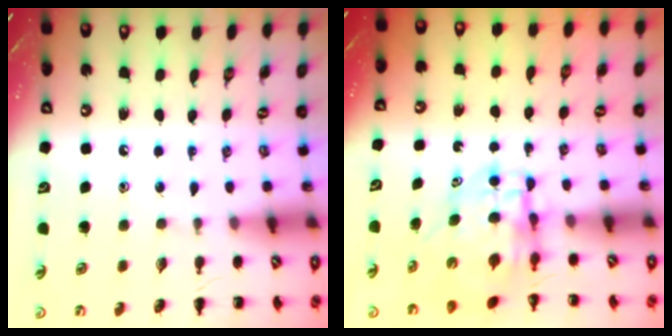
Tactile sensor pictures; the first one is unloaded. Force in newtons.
{"total": 6.2, "press": 6.1, "slide": 1.1}